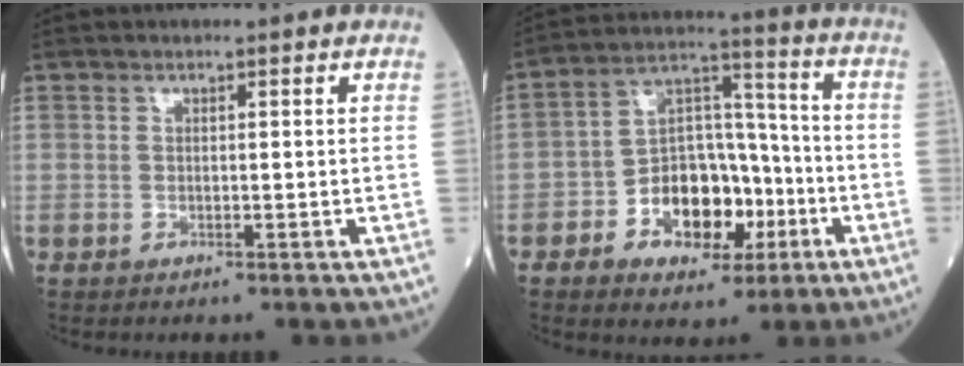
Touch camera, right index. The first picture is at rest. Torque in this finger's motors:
{"motor_torque": [1.23, -0.91, 0.26, 0.05]}